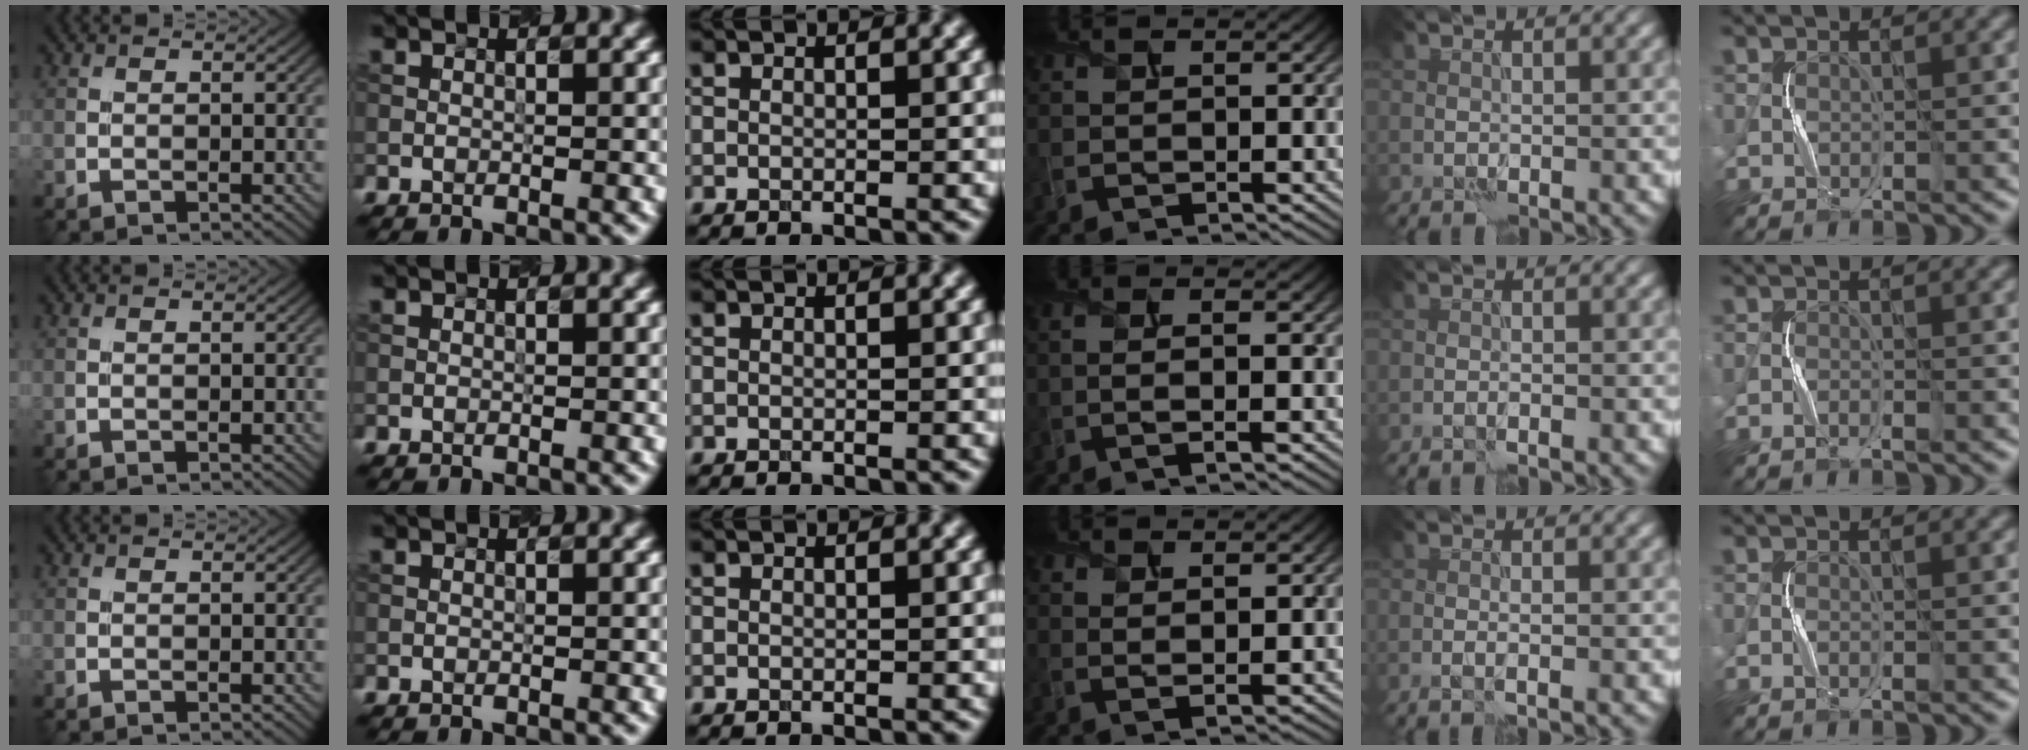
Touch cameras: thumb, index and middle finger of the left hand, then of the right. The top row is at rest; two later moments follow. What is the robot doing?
{"motion": "squeeze", "object": "sponge"}